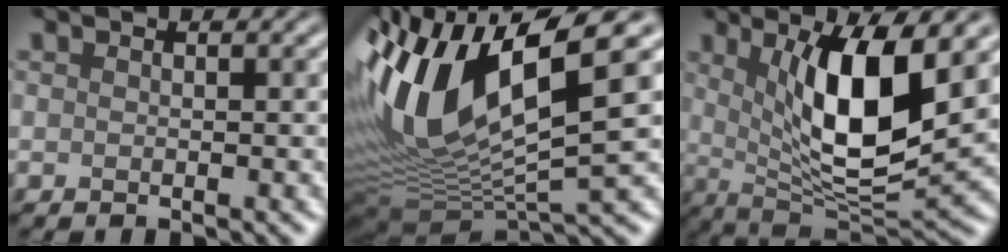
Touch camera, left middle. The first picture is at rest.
{"total": 13.7, "force": [3.5, 5.3, 12.1], "torque": [-0.252, 0.001, 0.068]}
{"total": 9.6, "force": [2.4, 2.9, 8.8], "torque": [-0.145, -0.019, 0.047]}